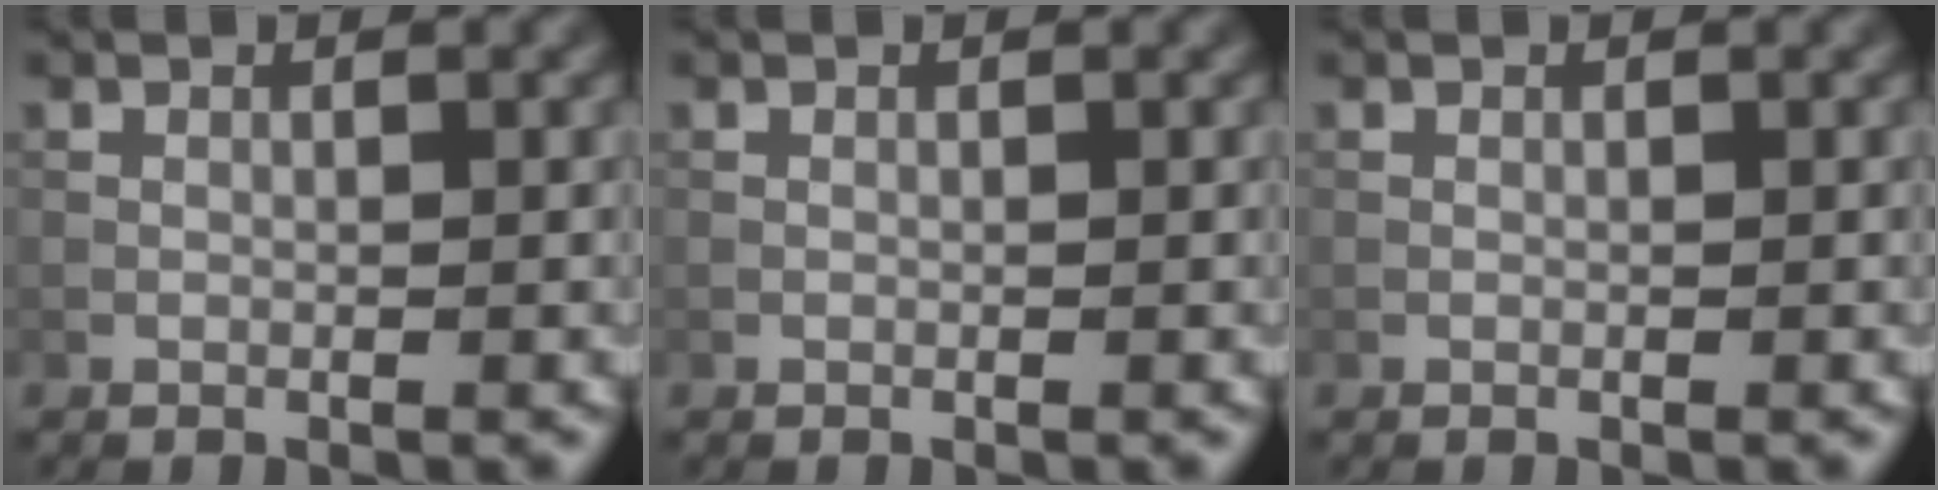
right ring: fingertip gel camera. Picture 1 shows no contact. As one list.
[{"total": 0.0}, {"total": 0.0}]